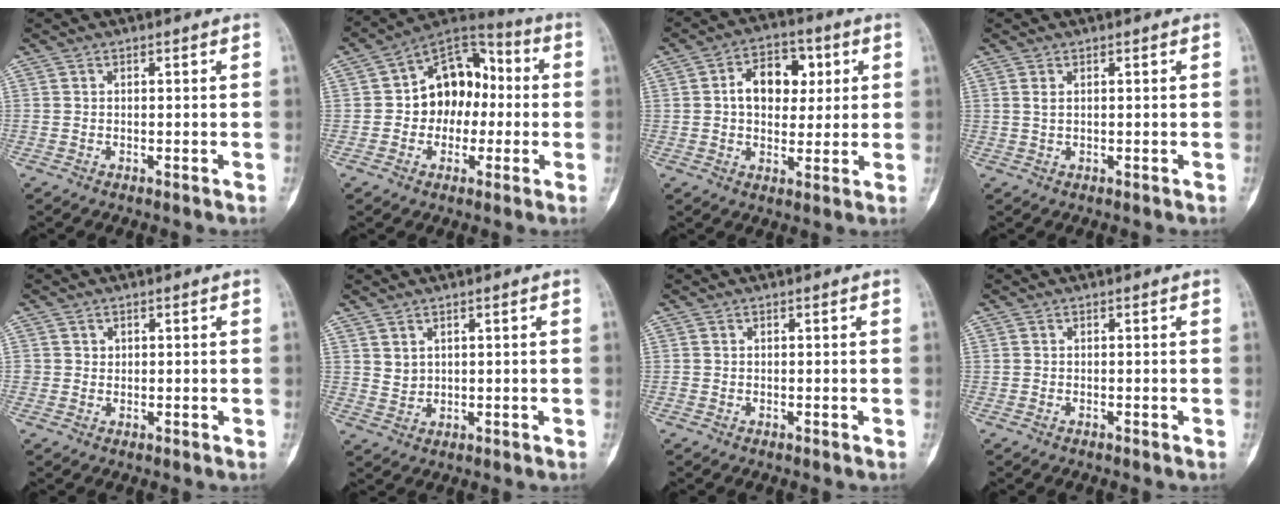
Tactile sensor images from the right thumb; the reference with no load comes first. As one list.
[{"total": 13.9, "force": [-0.5, 10.4, 9.2], "torque": [-0.089, 0.043, -0.021]}, {"total": 10.7, "force": [2.2, 7.5, 7.4], "torque": [-0.074, 0.010, 0.031]}, {"total": 1.0, "force": [0.4, 0.4, 0.8], "torque": [-0.019, 0.003, 0.012]}, {"total": 1.3, "force": [0.3, 1.3, 0.1], "torque": [0.012, 0.002, 0.003]}, {"total": 2.3, "force": [1.2, 1.6, 0.9], "torque": [-0.010, -0.012, 0.032]}, {"total": 0.0}, {"total": 0.0}]